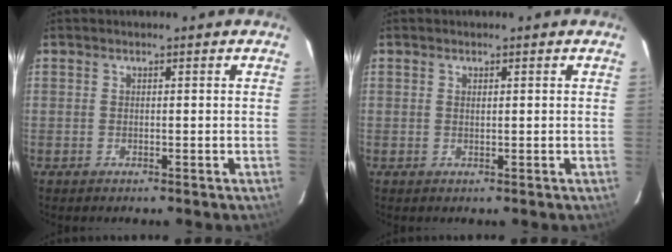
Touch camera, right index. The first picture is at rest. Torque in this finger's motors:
{"motor_torque": [-0.13, 0.06, -0.03, 0.00]}